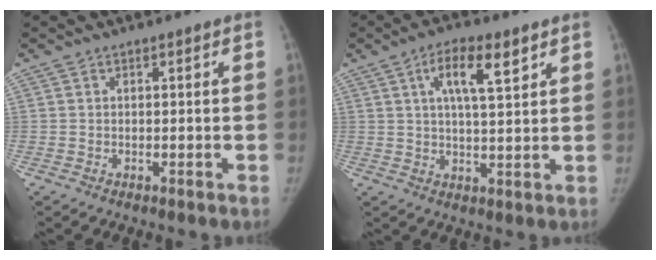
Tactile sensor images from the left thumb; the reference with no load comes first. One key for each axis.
{"total": 8.8, "fx": 4.1, "fy": 2.7, "fz": 7.3, "tx": -0.117, "ty": -0.012, "tz": 0.069}